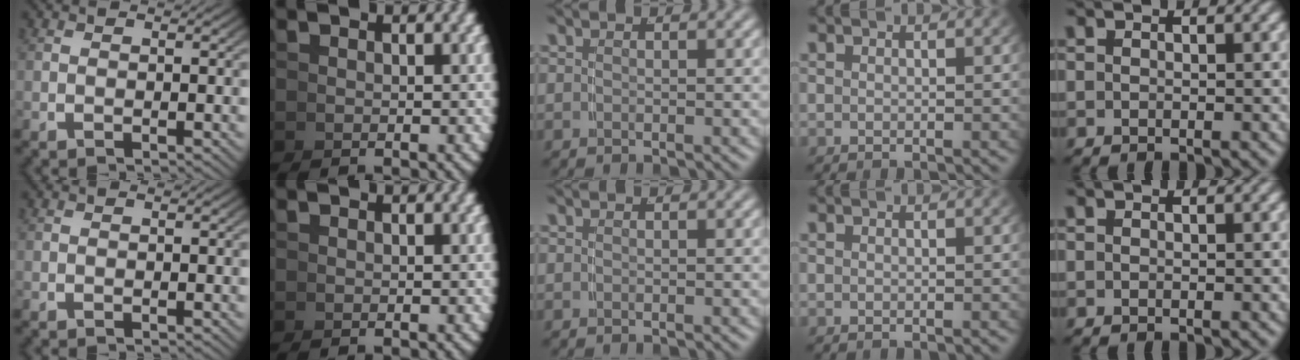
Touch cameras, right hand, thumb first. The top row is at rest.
{}